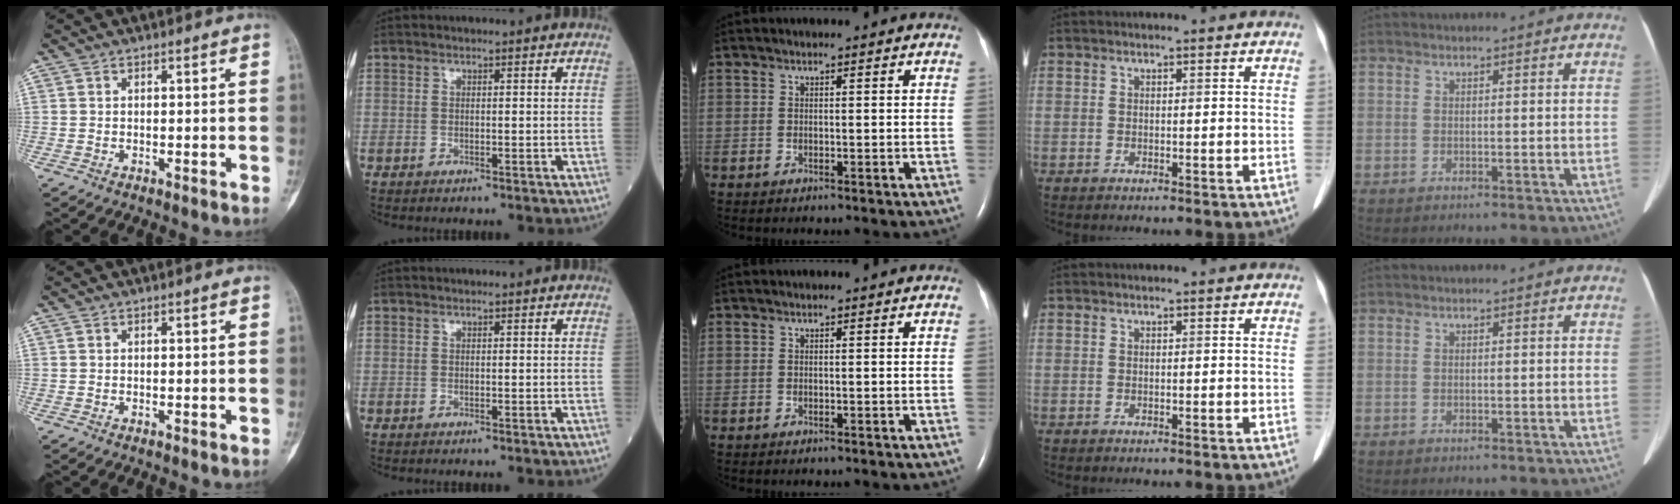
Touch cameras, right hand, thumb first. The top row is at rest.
{}